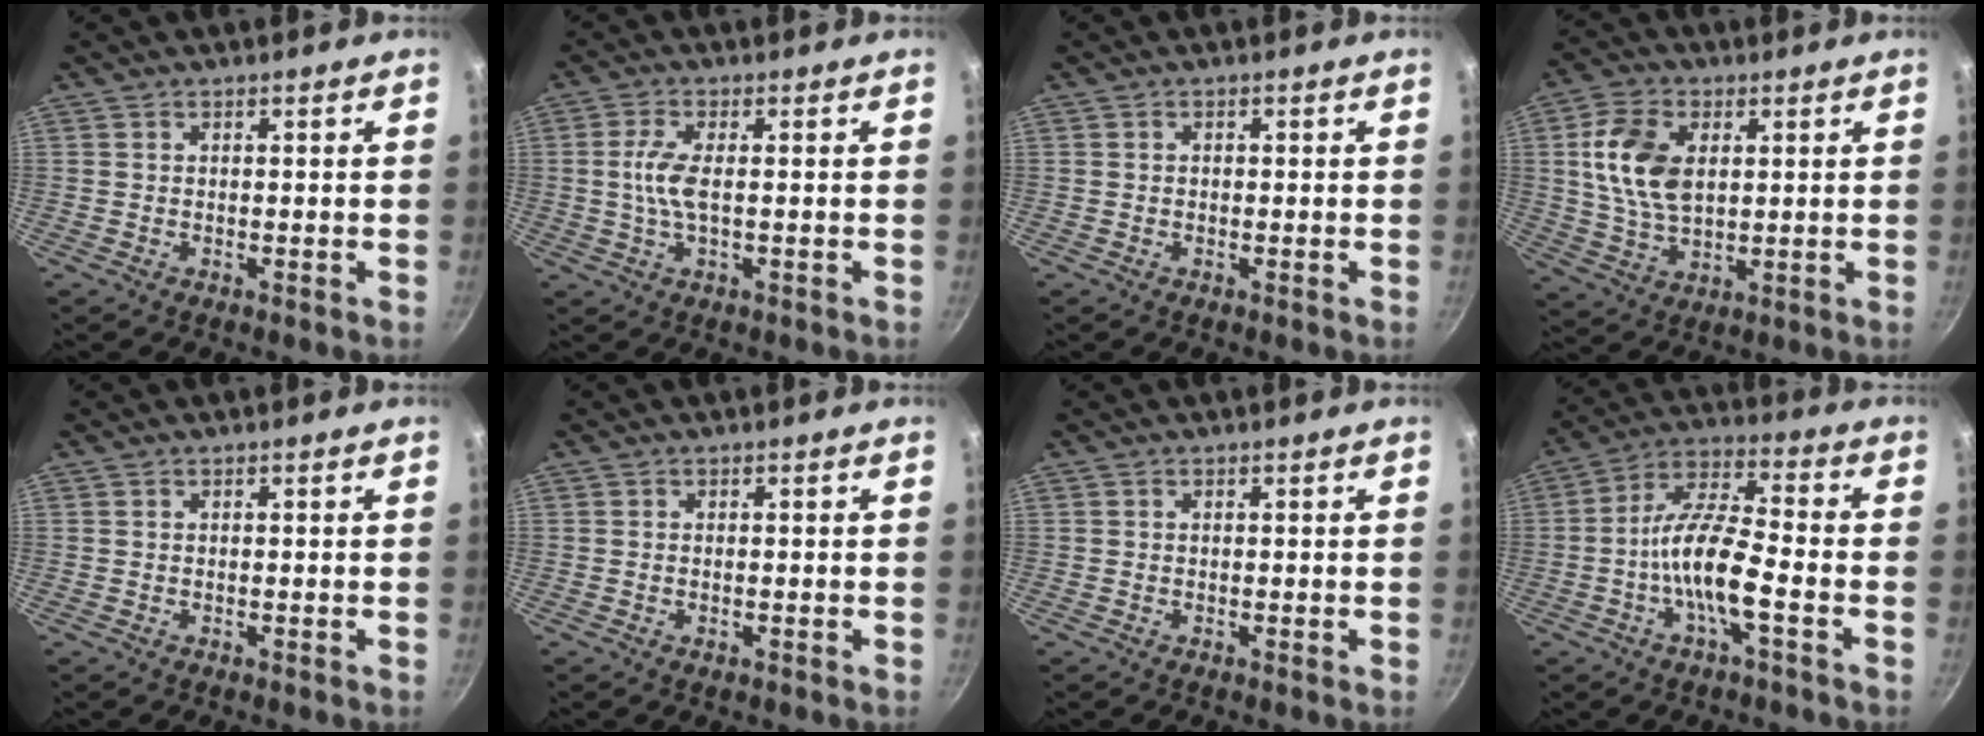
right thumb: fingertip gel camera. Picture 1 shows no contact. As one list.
[{"total": 5.1, "force": [0.0, 1.8, 4.8], "torque": [-0.113, 0.003, -0.003]}, {"total": 0.0}, {"total": 12.0, "force": [2.5, 7.6, 9.0], "torque": [-0.159, -0.003, 0.048]}, {"total": 0.0}, {"total": 0.6, "force": [-0.2, 0.3, 0.6], "torque": [-0.010, 0.001, -0.003]}, {"total": 0.0}, {"total": 12.1, "force": [-3.6, 3.4, 11.1], "torque": [-0.206, 0.041, -0.079]}]